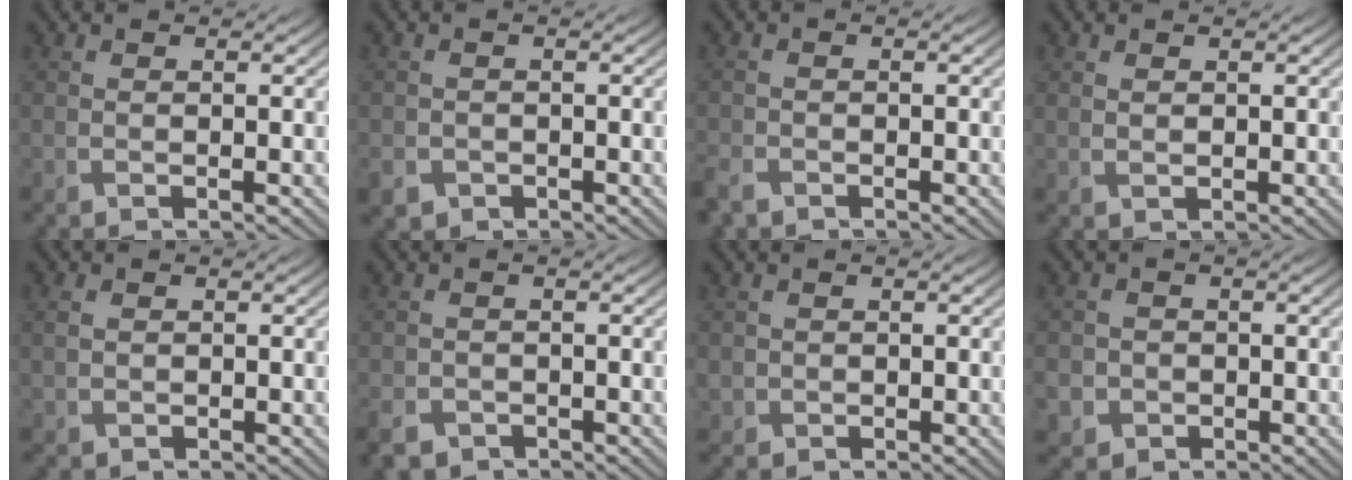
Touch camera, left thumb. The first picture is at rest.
{"total": 2.0, "force": [-1.2, 1.6, 0.4], "torque": [-0.011, -0.010, -0.026]}
{"total": 2.5, "force": [-2.2, 0.9, 0.7], "torque": [-0.022, -0.011, -0.052]}
{"total": 0.7, "force": [0.5, 0.4, 0.4], "torque": [-0.013, -0.003, 0.014]}
{"total": 1.8, "force": [0.2, 1.5, 0.9], "torque": [-0.027, -0.002, 0.007]}
{"total": 2.6, "force": [-1.8, 1.7, 0.8], "torque": [-0.023, -0.010, -0.038]}
{"total": 1.1, "force": [0.0, 1.0, -0.1], "torque": [0.003, -0.004, -0.002]}
{"total": 3.2, "force": [-1.2, 2.9, 0.7], "torque": [-0.020, -0.008, -0.029]}